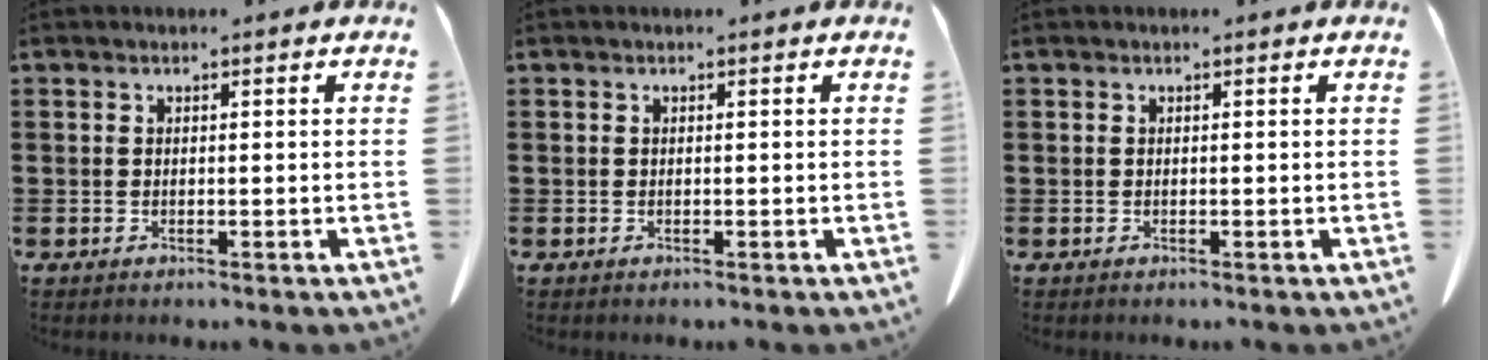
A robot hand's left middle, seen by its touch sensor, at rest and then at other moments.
{"total": 0.0}
{"total": 0.0}